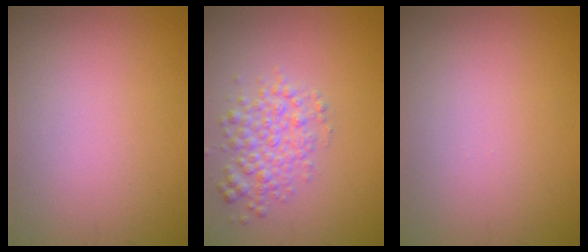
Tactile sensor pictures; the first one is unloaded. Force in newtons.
{"total": 3.3, "press": 3.3, "slide": 0.1}
{"total": 0.0}